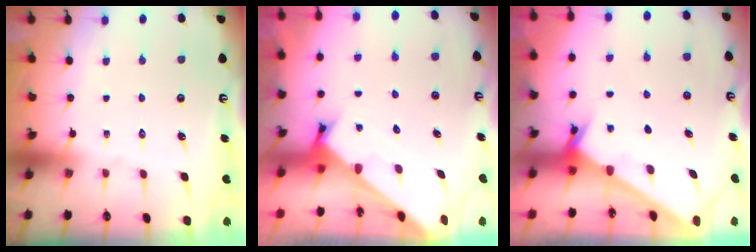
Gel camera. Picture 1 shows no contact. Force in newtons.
{"total": 2.5, "press": 2.5, "slide": 0.3}
{"total": 2.2, "press": 2.2, "slide": 0.2}